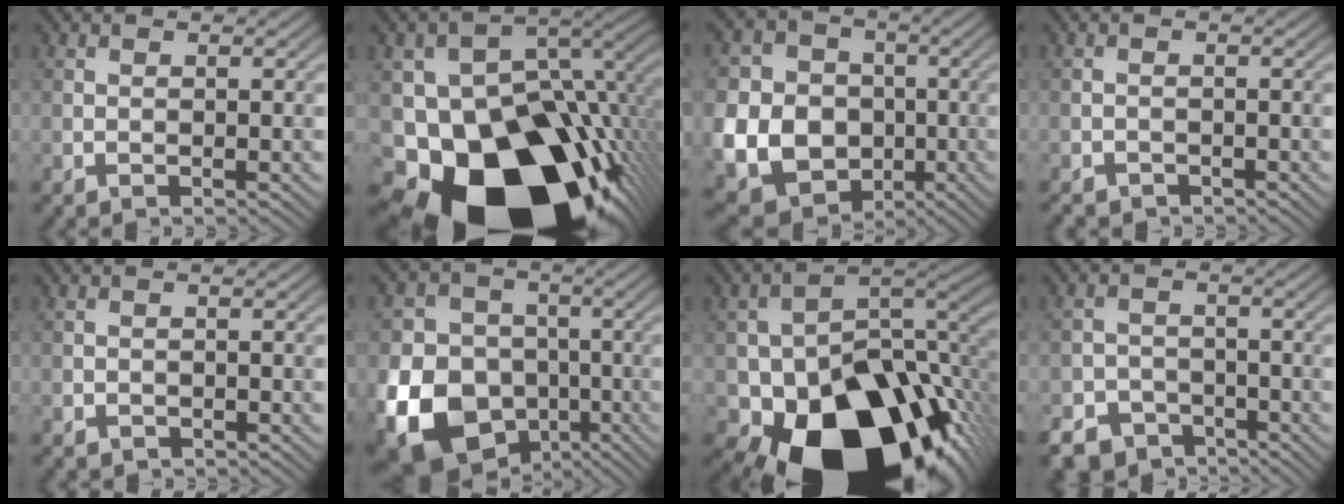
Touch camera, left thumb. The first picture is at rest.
{"total": 21.9, "force": [-9.2, 15.3, 12.6], "torque": [-0.214, -0.051, -0.118]}
{"total": 17.4, "force": [-3.4, 15.3, 7.5], "torque": [-0.216, -0.030, -0.080]}
{"total": 1.5, "force": [-1.3, 0.7, 0.2], "torque": [-0.003, -0.002, -0.027]}
{"total": 0.7, "force": [-0.6, 0.5, 0.1], "torque": [0.001, -0.002, -0.011]}
{"total": 21.4, "force": [-7.9, 17.5, 9.3], "torque": [-0.231, -0.053, -0.161]}
{"total": 20.3, "force": [-9.5, 12.9, 12.5], "torque": [-0.203, -0.059, -0.131]}
{"total": 6.7, "force": [-5.1, 4.2, 1.5], "torque": [-0.020, -0.008, -0.084]}